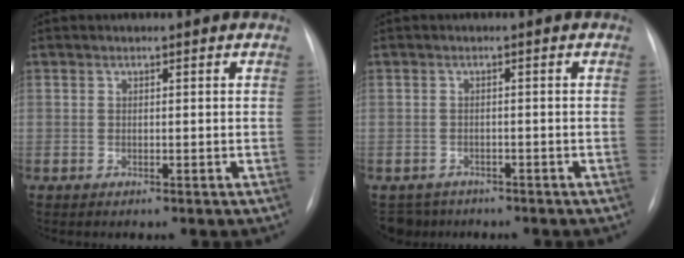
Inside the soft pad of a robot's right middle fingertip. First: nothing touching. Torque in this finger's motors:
{"motor_torque": [-0.01, -0.11, -0.02, -0.01]}